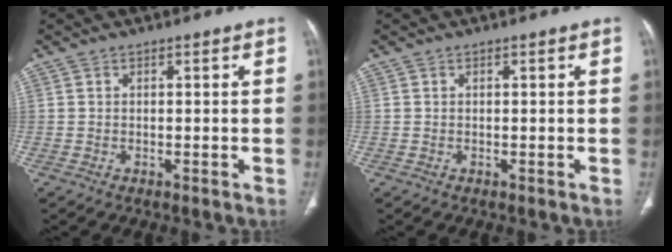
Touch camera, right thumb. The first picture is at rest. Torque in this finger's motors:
{"motor_torque": [0.02, 0.01, -0.29, -0.19, 0.03]}